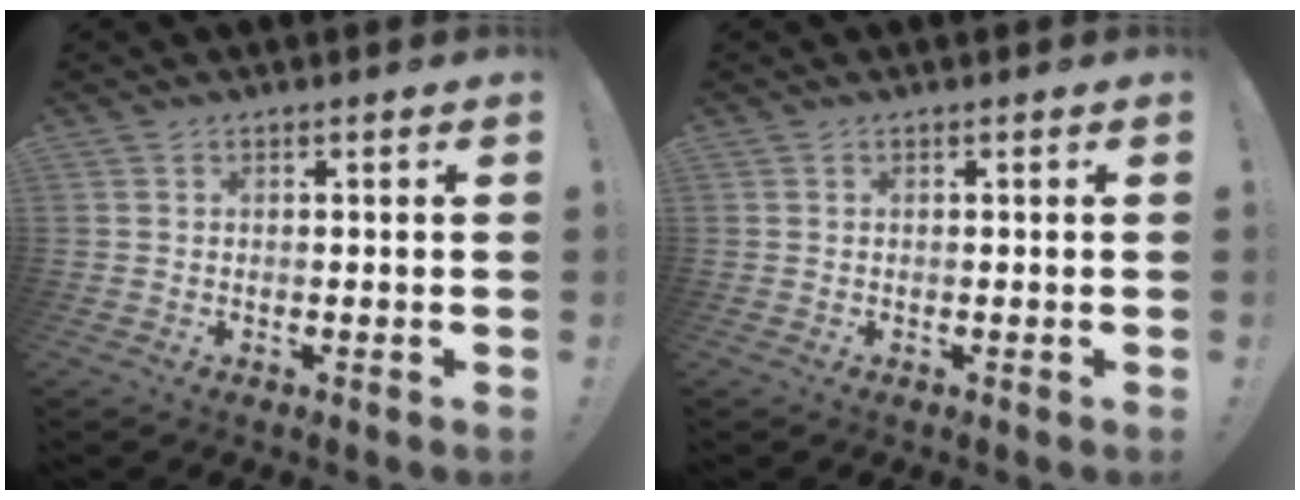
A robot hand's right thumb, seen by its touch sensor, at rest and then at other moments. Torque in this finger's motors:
{"motor_torque": [0.00, 0.00, 0.00, 0.00, 0.00]}